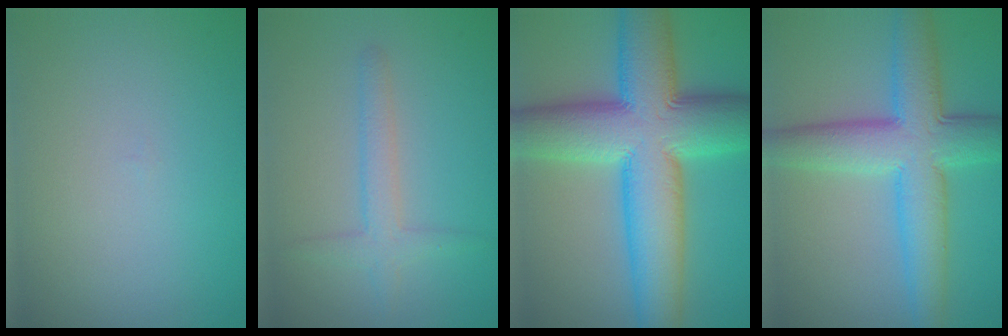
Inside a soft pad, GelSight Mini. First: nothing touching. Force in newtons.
{"total": 2.4, "press": 2.4, "slide": 0.1}
{"total": 13.9, "press": 13.9, "slide": 0.5}
{"total": 8.2, "press": 8.2, "slide": 0.0}